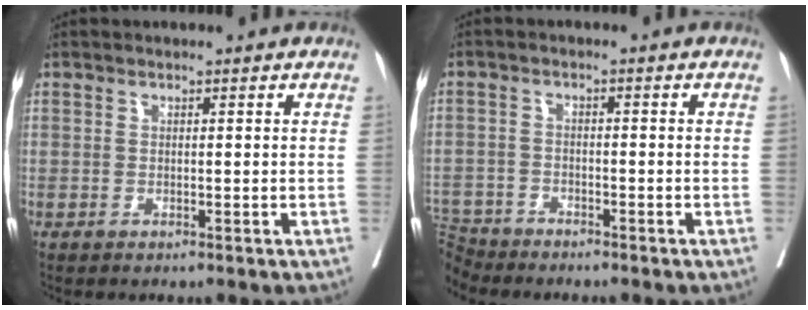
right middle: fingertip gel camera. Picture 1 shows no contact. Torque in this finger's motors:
{"motor_torque": [0.99, -1.15, 0.18, -0.13]}